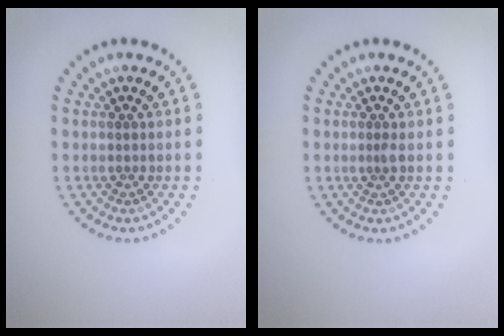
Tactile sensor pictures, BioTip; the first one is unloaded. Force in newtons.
{"total": 0.7, "press": 0.5, "slide": 0.4}